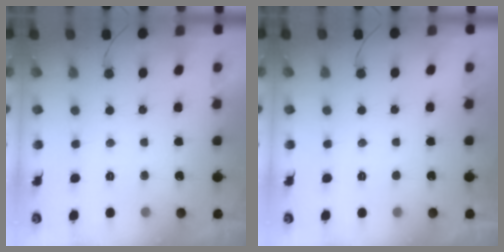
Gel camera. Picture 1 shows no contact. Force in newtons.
{"total": 0.0}